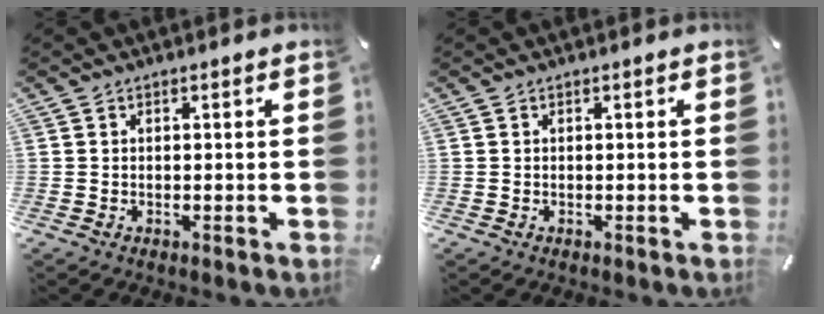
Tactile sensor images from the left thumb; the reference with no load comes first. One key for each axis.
{"total": 0.0}